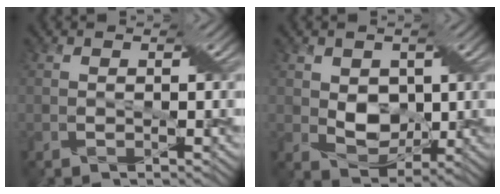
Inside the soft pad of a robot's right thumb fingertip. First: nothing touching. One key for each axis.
{"total": 5.3, "fx": 0.9, "fy": 4.1, "fz": 3.2, "tx": -0.071, "ty": -0.006, "tz": 0.018}